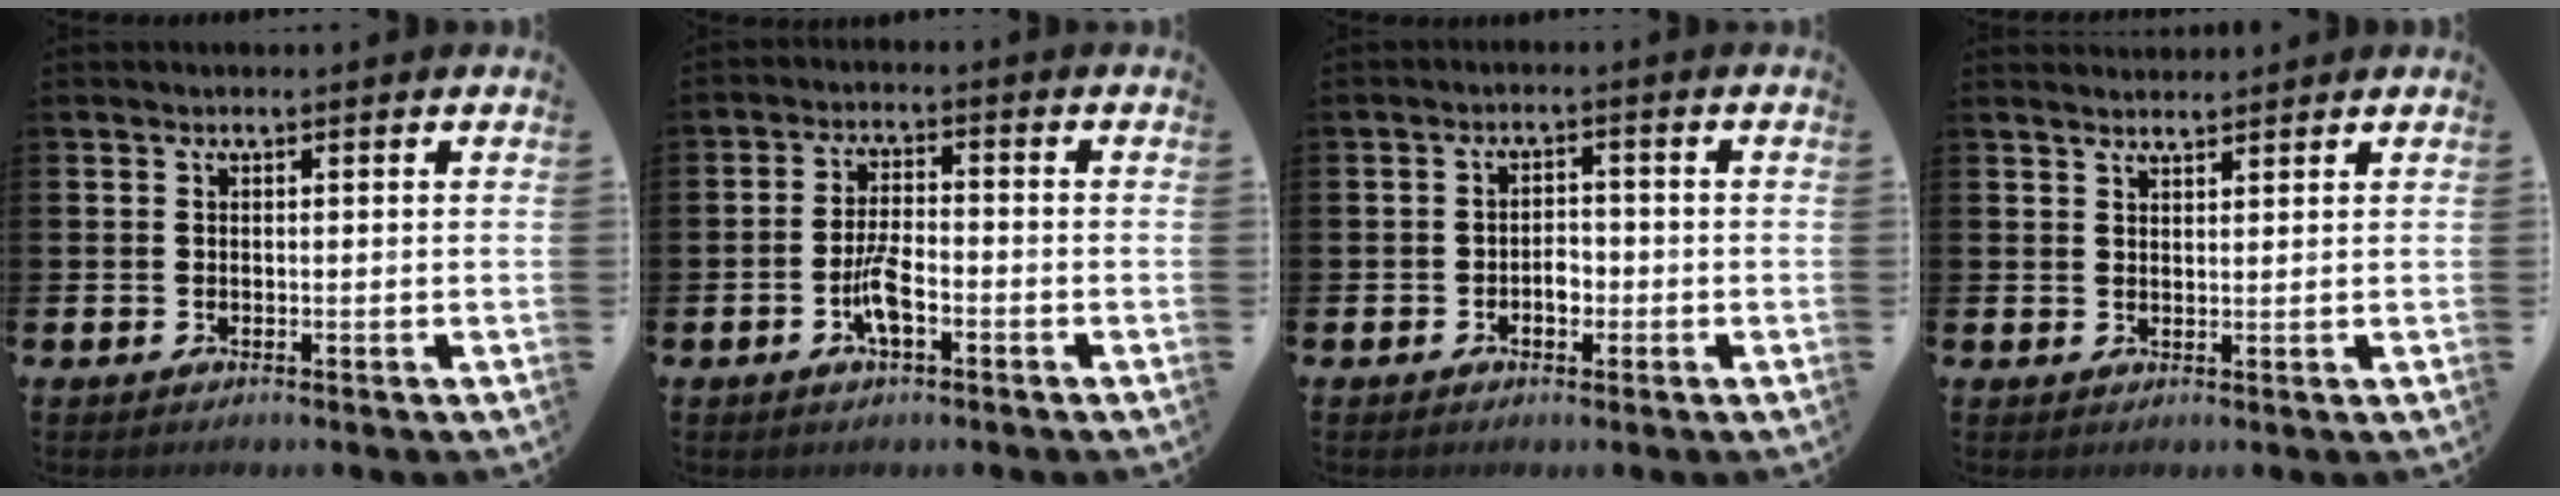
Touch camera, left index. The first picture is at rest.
{"total": 4.7, "force": [-1.7, 1.6, 4.0], "torque": [-0.089, 0.006, -0.034]}
{"total": 2.2, "force": [-0.8, 1.4, 1.5], "torque": [-0.019, 0.003, -0.020]}
{"total": 2.2, "force": [2.2, 0.4, 0.2], "torque": [0.000, -0.010, 0.039]}